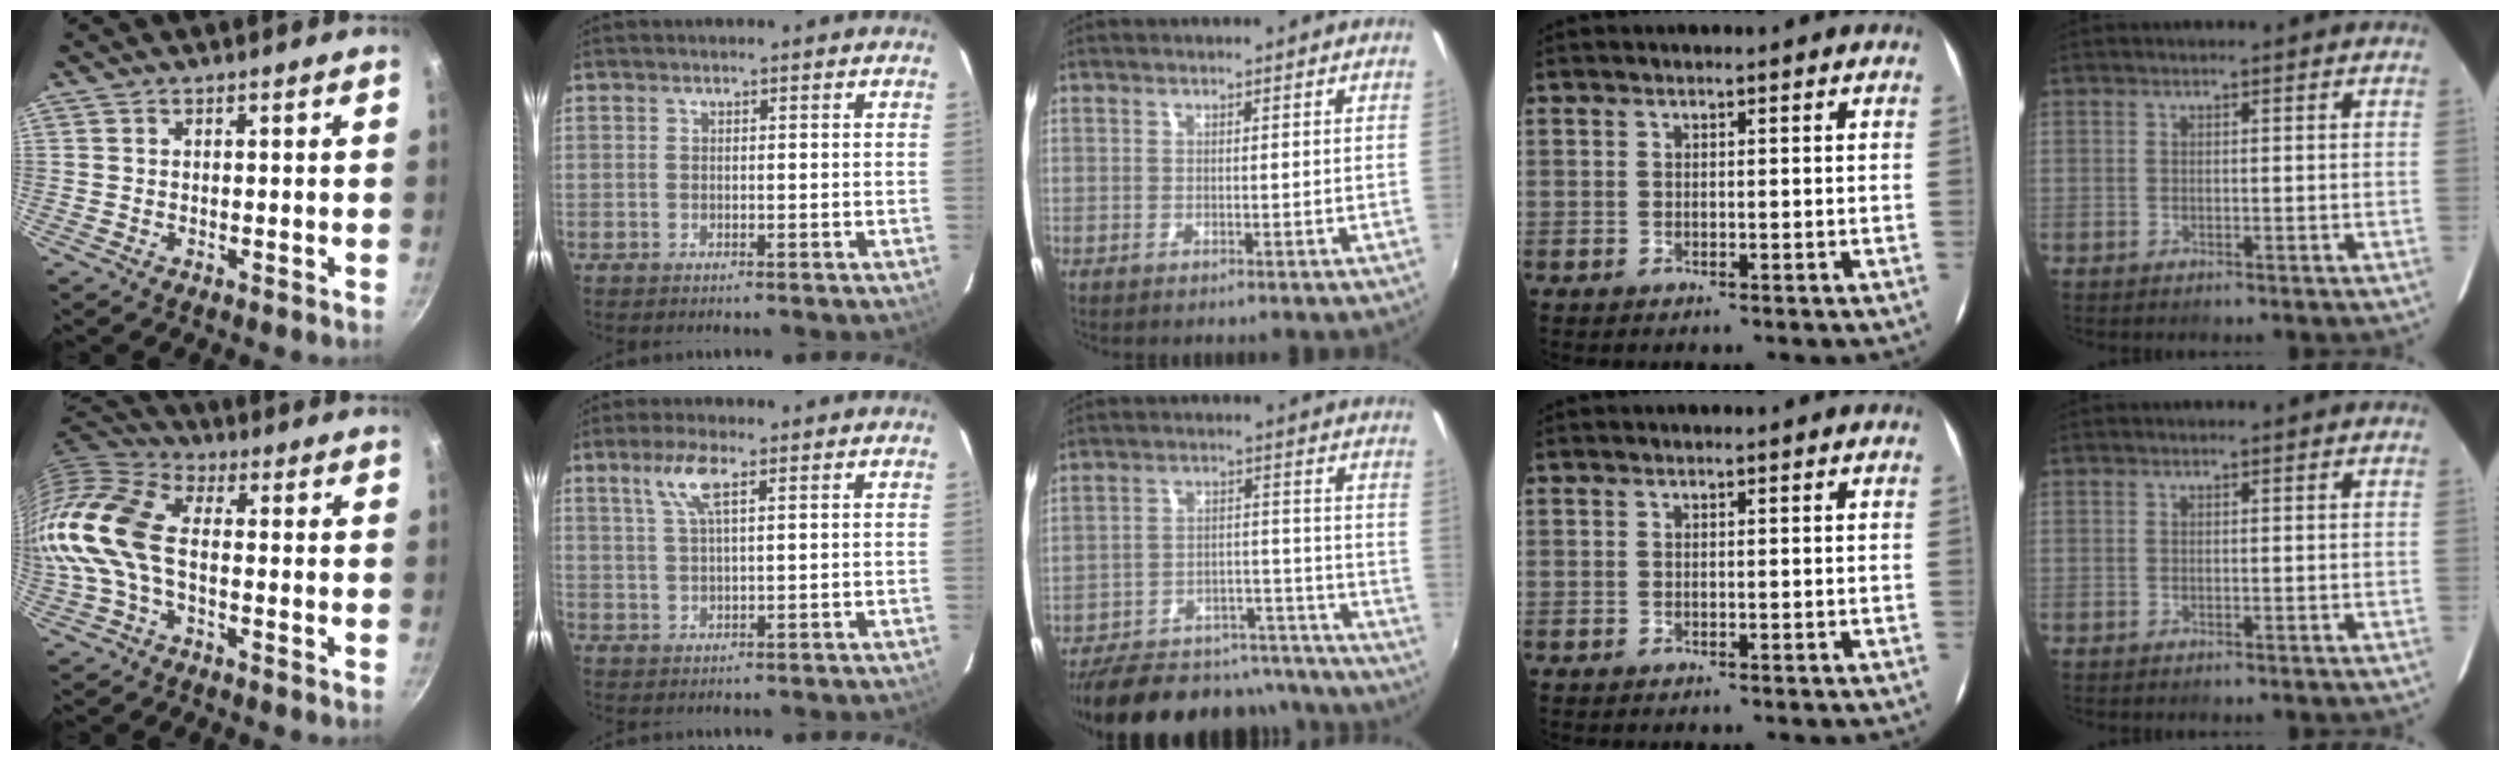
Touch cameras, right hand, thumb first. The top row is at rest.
{"thumb": {"total": 14.5, "force": [-1.6, 8.0, 12.0], "torque": [-0.243, 0.026, -0.052]}, "index": {"total": 5.3, "force": [2.7, 1.1, 4.4], "torque": [-0.090, 0.007, 0.053]}, "middle": {"total": 28.5, "force": [-24.5, 9.9, 10.6], "torque": [-0.212, 0.024, -0.309]}}